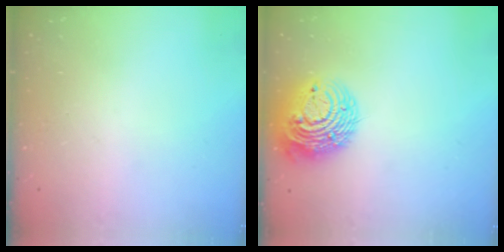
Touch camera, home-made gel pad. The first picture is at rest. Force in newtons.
{"total": 12.6, "press": 12.5, "slide": 1.7}